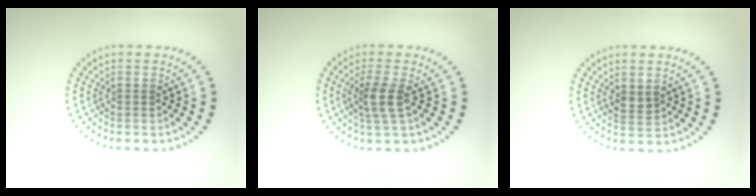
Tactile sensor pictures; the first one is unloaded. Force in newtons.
{"total": 2.5, "press": 2.1, "slide": 1.4}
{"total": 1.1, "press": 1.1, "slide": 0.3}